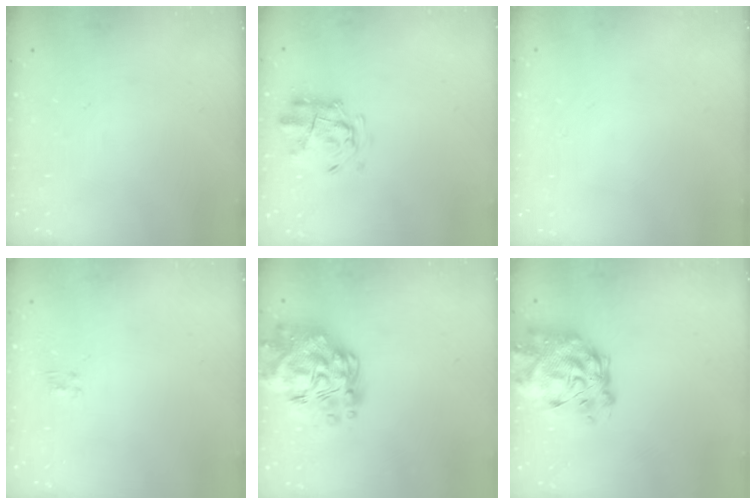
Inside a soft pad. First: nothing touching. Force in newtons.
{"total": 3.4, "press": 3.1, "slide": 1.4}
{"total": 1.9, "press": 1.9, "slide": 0.2}
{"total": 0.5, "press": 0.3, "slide": 0.4}
{"total": 22.0, "press": 21.0, "slide": 6.5}
{"total": 13.2, "press": 12.5, "slide": 4.2}